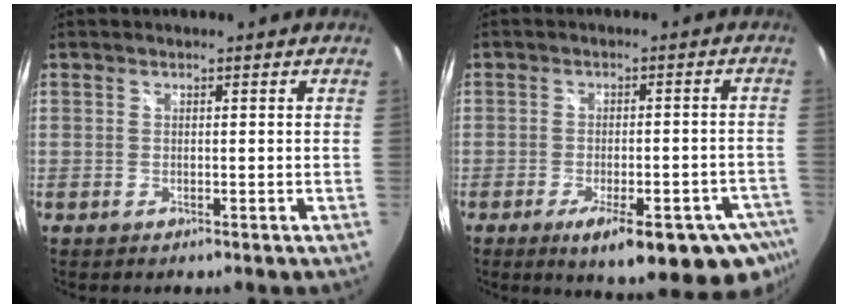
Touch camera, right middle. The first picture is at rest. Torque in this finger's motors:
{"motor_torque": [1.44, -0.69, 0.53, 0.11]}